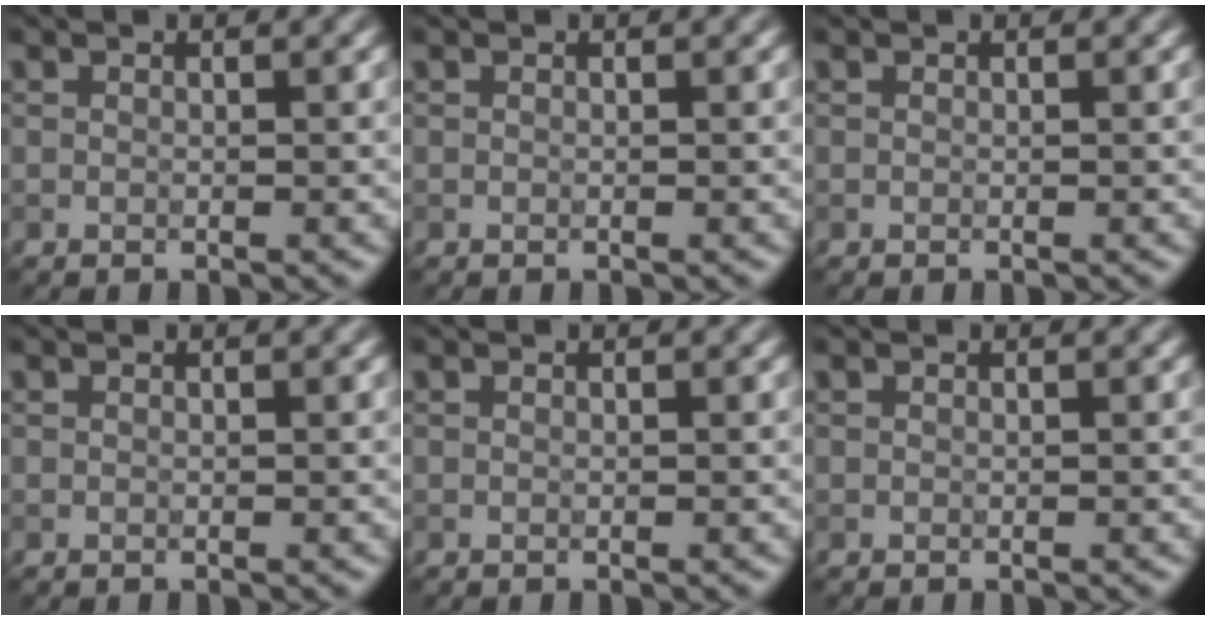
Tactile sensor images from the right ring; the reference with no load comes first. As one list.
[{"total": 0.0}, {"total": 0.0}, {"total": 0.0}, {"total": 0.0}, {"total": 0.0}]